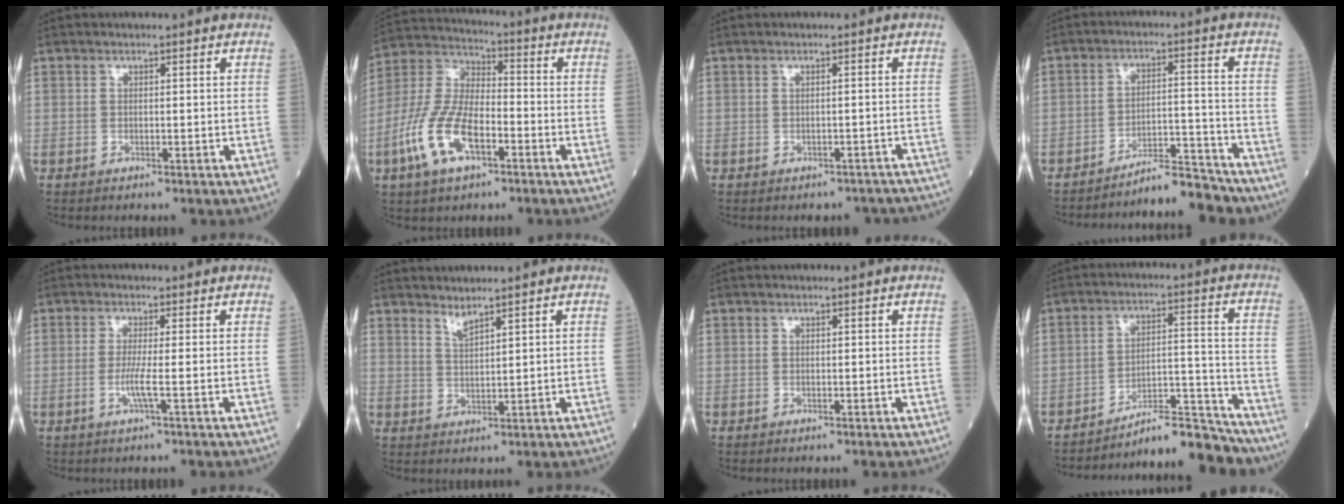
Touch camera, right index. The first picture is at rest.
{"total": 12.6, "force": [-5.2, 5.3, 10.2], "torque": [-0.234, 0.005, -0.103]}
{"total": 5.3, "force": [-4.7, 2.2, 1.0], "torque": [-0.007, 0.012, -0.042]}
{"total": 7.5, "force": [-7.3, 0.8, 1.4], "torque": [-0.013, 0.024, -0.119]}
{"total": 2.6, "force": [-0.7, -0.6, 2.5], "torque": [-0.055, -0.005, -0.017]}
{"total": 2.1, "force": [2.0, -0.2, 0.8], "torque": [-0.017, -0.012, 0.041]}
{"total": 0.0}
{"total": 11.2, "force": [-11.0, 0.6, 2.1], "torque": [-0.017, 0.041, -0.176]}